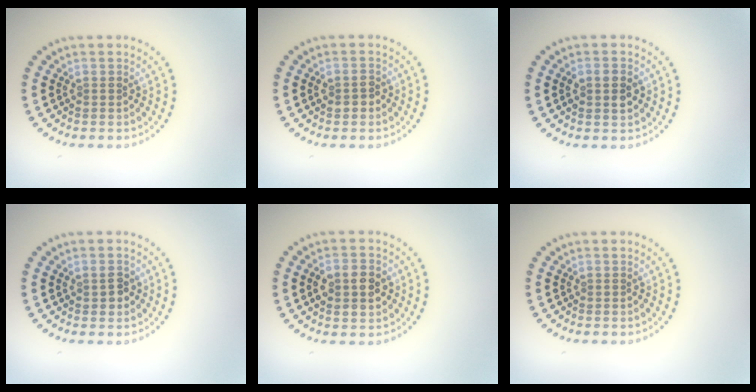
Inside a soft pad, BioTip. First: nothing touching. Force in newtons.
{"total": 1.4, "press": 1.4, "slide": 0.2}
{"total": 2.0, "press": 2.0, "slide": 0.3}
{"total": 1.4, "press": 1.4, "slide": 0.2}
{"total": 3.8, "press": 3.8, "slide": 0.1}
{"total": 0.0}